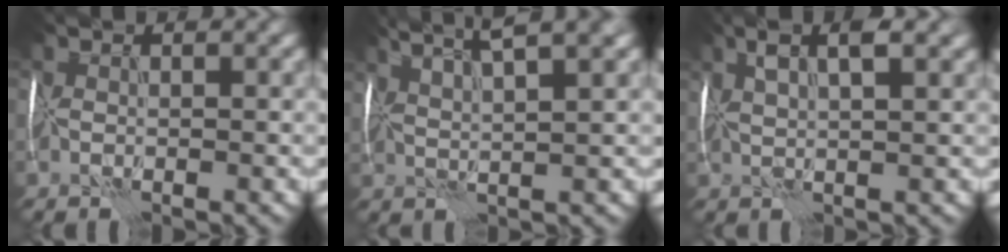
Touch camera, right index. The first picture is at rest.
{"total": 7.5, "force": [5.4, 1.4, 5.0], "torque": [-0.065, 0.034, 0.066]}
{"total": 5.3, "force": [3.0, 1.3, 4.2], "torque": [-0.067, 0.023, 0.041]}